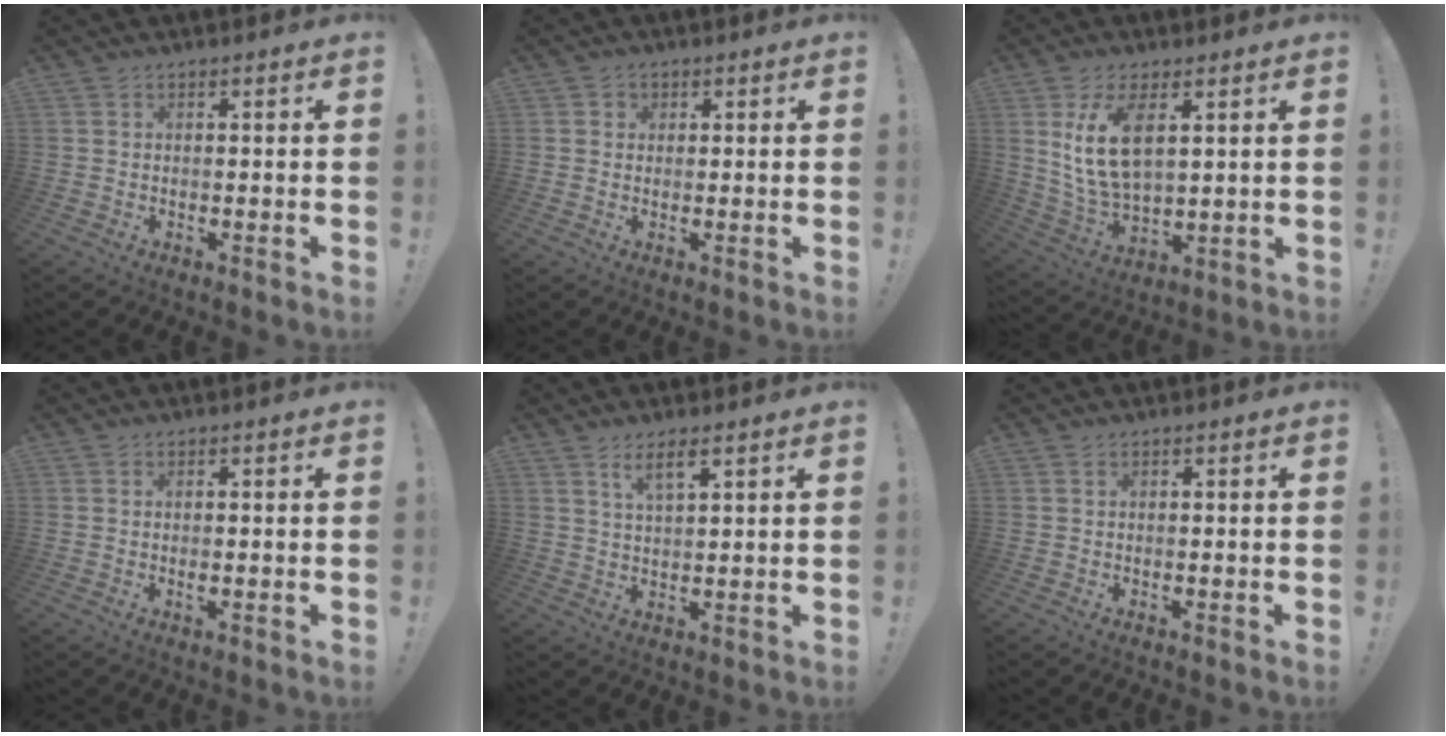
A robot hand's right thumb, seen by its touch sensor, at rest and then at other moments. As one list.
[{"total": 1.8, "force": [0.5, 1.6, 0.5], "torque": [-0.005, 0.000, 0.007]}, {"total": 12.6, "force": [4.4, 6.5, 9.9], "torque": [-0.202, -0.013, 0.081]}, {"total": 0.6, "force": [-0.2, 0.2, 0.6], "torque": [-0.009, -0.002, -0.003]}, {"total": 5.0, "force": [3.1, 1.1, 3.7], "torque": [-0.067, -0.009, 0.052]}, {"total": 0.0}]